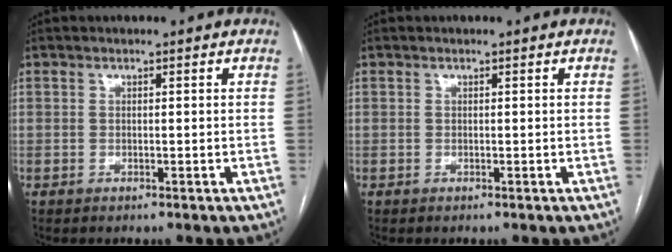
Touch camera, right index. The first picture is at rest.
{"total": 0.0}